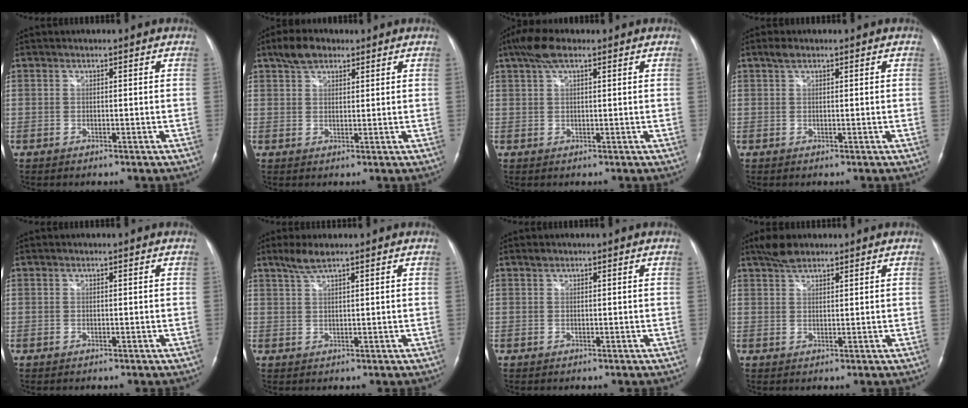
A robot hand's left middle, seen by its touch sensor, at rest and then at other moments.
{"total": 4.5, "force": [3.2, 2.2, 2.2], "torque": [-0.050, 0.015, 0.062]}
{"total": 4.8, "force": [3.1, 1.3, 3.4], "torque": [-0.075, 0.022, 0.057]}
{"total": 1.4, "force": [1.0, 0.5, 0.9], "torque": [-0.021, 0.010, 0.020]}
{"total": 0.0}
{"total": 3.0, "force": [2.4, 0.1, 1.9], "torque": [-0.050, 0.005, 0.052]}
{"total": 0.5, "force": [0.5, 0.2, 0.1], "torque": [-0.006, 0.004, 0.010]}
{"total": 3.6, "force": [3.0, 1.2, 1.6], "torque": [-0.040, 0.009, 0.057]}